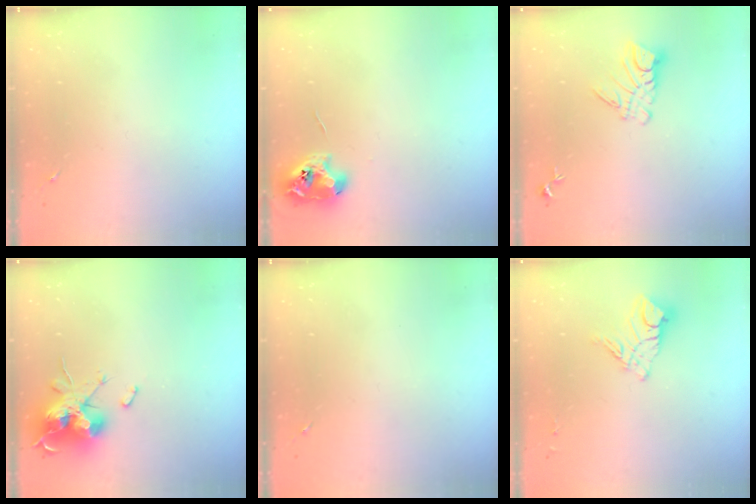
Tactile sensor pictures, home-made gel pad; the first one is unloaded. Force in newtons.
{"total": 8.7, "press": 8.6, "slide": 0.8}
{"total": 9.2, "press": 9.2, "slide": 0.9}
{"total": 16.4, "press": 16.4, "slide": 0.1}
{"total": 0.0}
{"total": 11.3, "press": 11.3, "slide": 1.1}